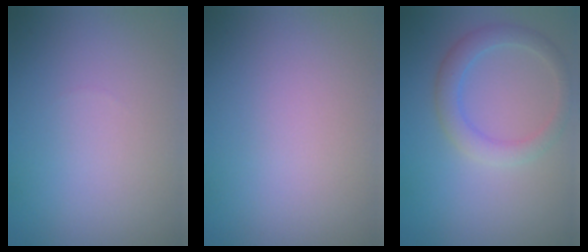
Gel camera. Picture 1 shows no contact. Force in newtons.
{"total": 0.0}
{"total": 2.8, "press": 2.8, "slide": 0.1}